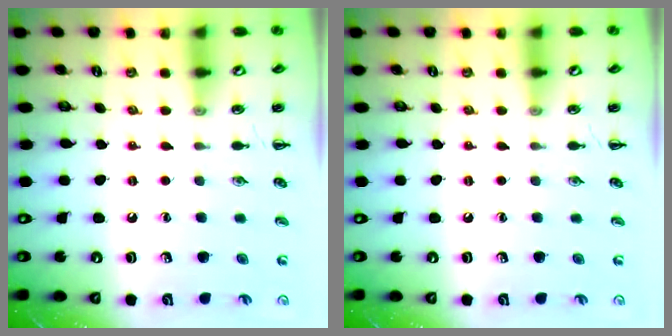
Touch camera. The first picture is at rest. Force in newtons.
{"total": 0.0}